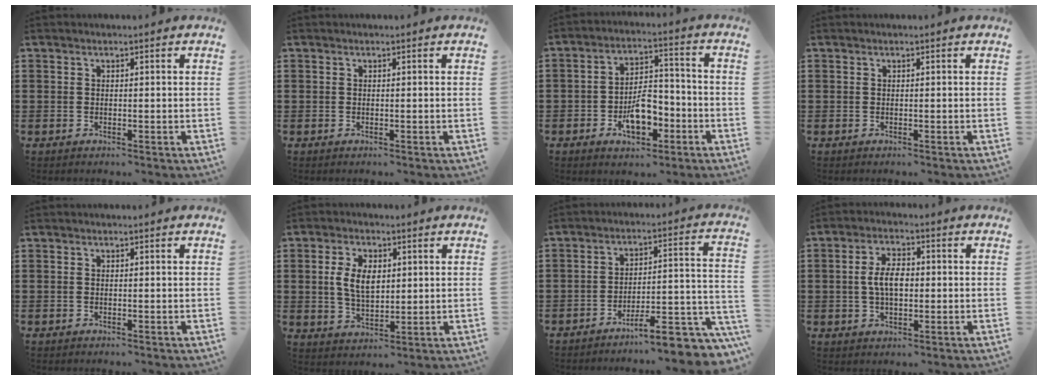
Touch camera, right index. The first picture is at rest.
{"total": 0.0}
{"total": 7.6, "force": [-3.3, 4.1, 5.5], "torque": [-0.086, 0.009, -0.058]}
{"total": 0.0}
{"total": 0.0}
{"total": 6.1, "force": [1.0, 3.6, 4.9], "torque": [-0.103, 0.009, 0.011]}
{"total": 8.6, "force": [-7.0, 1.4, 4.8], "torque": [-0.066, 0.005, -0.130]}
{"total": 5.5, "force": [-0.1, 2.8, 4.7], "torque": [-0.105, 0.004, -0.008]}